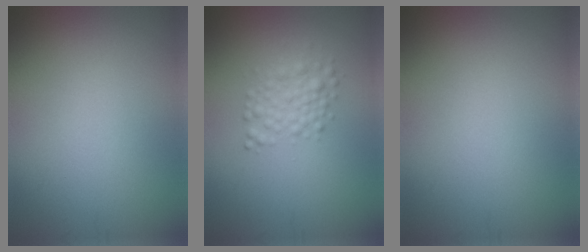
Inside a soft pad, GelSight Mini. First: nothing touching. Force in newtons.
{"total": 2.4, "press": 2.4, "slide": 0.1}
{"total": 0.0}